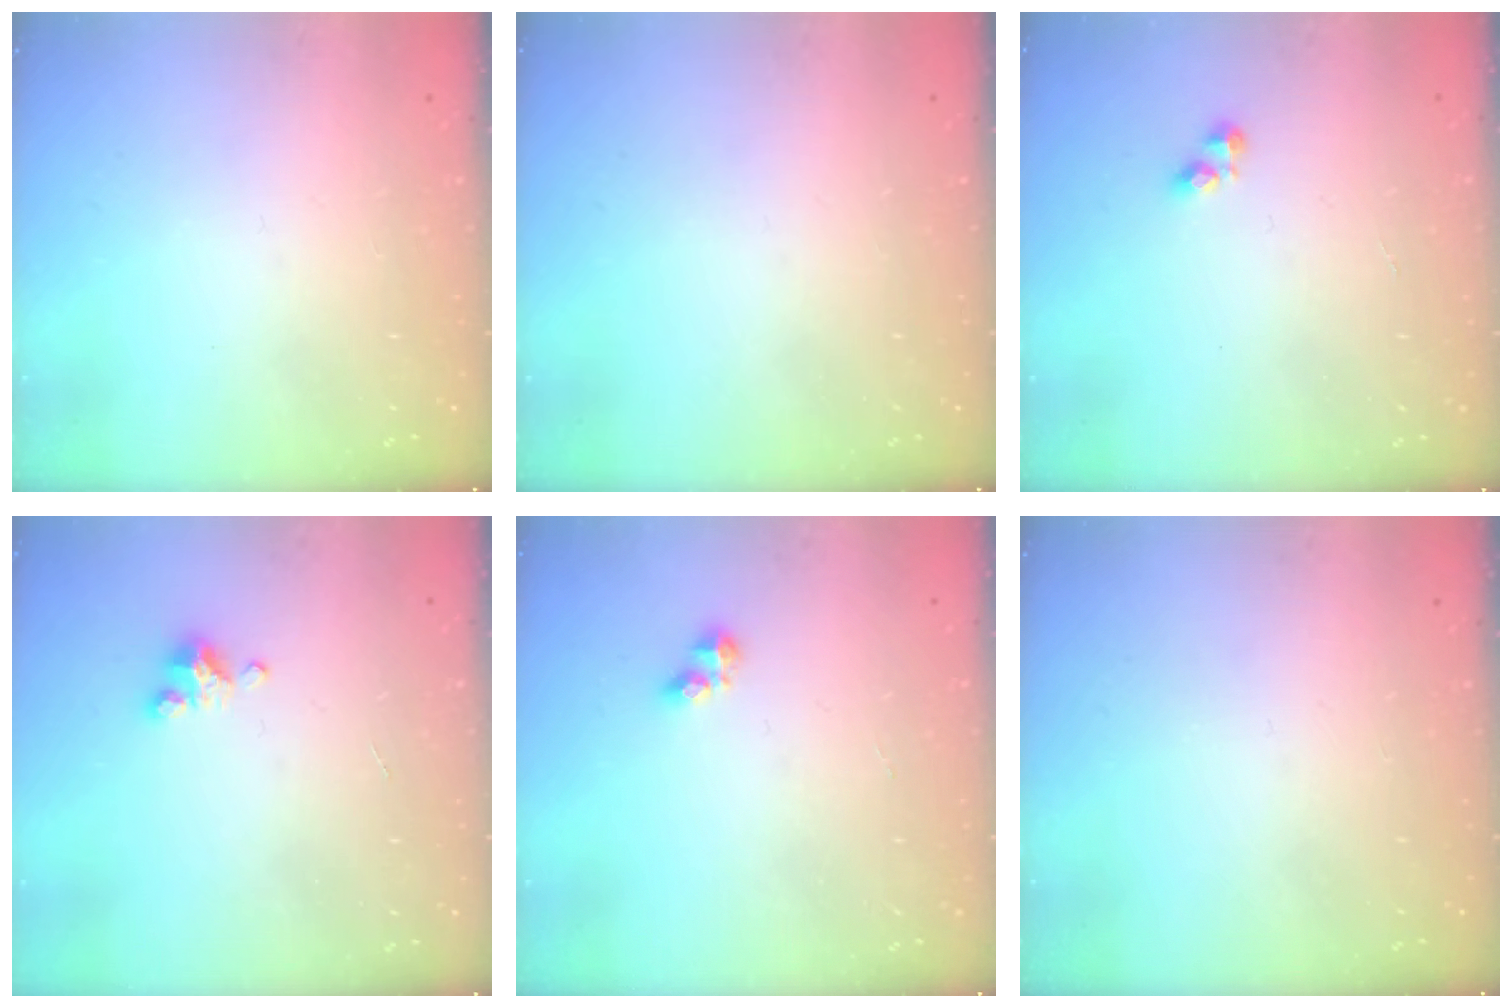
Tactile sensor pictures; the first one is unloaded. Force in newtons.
{"total": 0.0}
{"total": 1.8, "press": 1.7, "slide": 0.3}
{"total": 3.3, "press": 3.3, "slide": 0.3}
{"total": 3.6, "press": 3.6, "slide": 0.3}
{"total": 0.0}